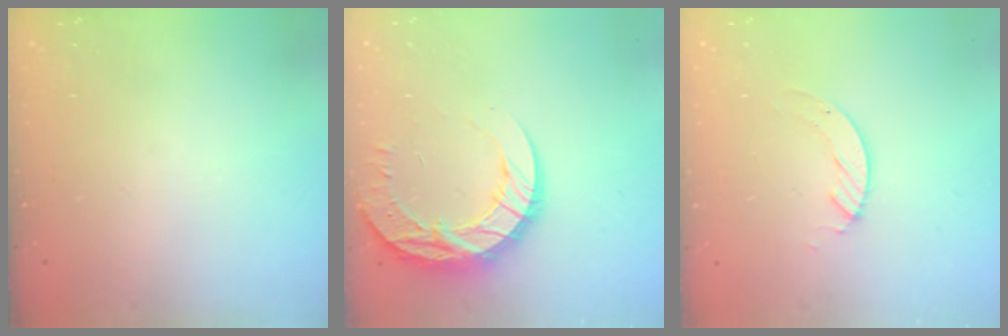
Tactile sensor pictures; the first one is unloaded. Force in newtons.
{"total": 17.9, "press": 17.8, "slide": 1.4}
{"total": 3.4, "press": 3.4, "slide": 0.4}